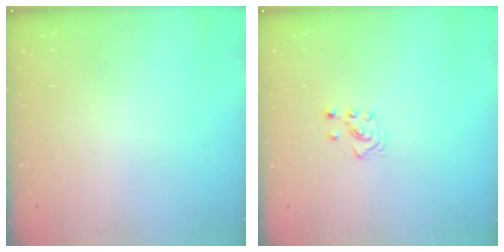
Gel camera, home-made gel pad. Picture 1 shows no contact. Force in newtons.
{"total": 2.5, "press": 2.3, "slide": 1.0}